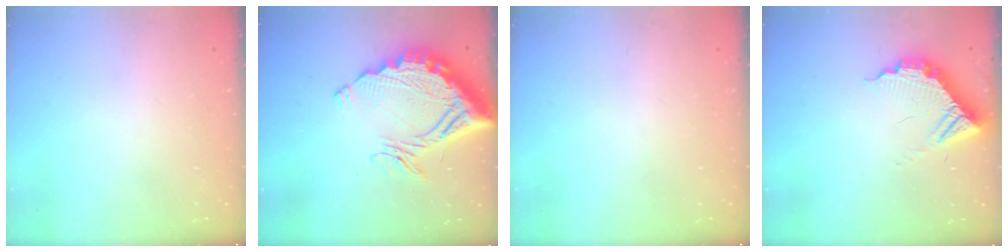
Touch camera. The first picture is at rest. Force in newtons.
{"total": 19.1, "press": 19.0, "slide": 1.9}
{"total": 0.0}
{"total": 12.3, "press": 12.3, "slide": 0.7}